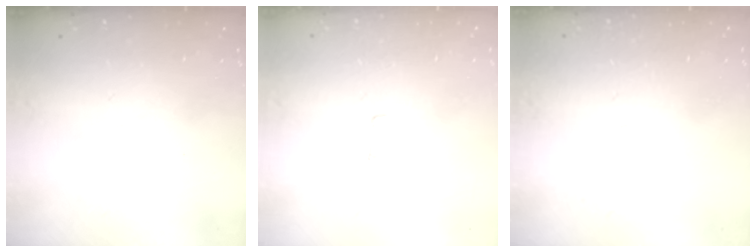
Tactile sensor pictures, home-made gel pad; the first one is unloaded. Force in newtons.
{"total": 3.4, "press": 3.4, "slide": 0.3}
{"total": 2.0, "press": 2.0, "slide": 0.1}